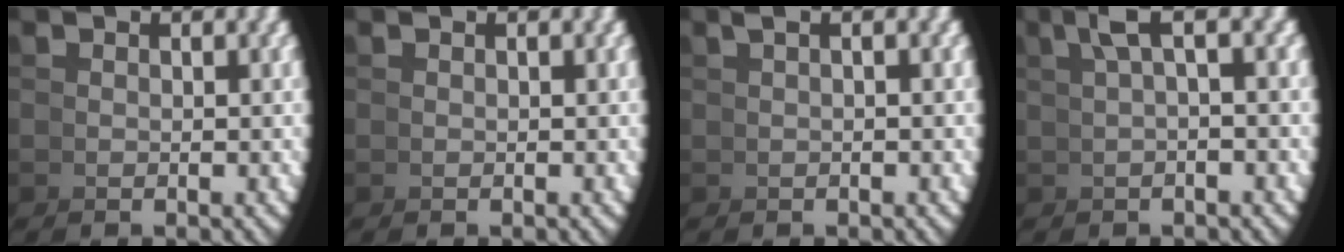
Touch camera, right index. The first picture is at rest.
{"total": 0.0}
{"total": 2.0, "force": [1.2, 0.2, 1.7], "torque": [-0.007, 0.027, 0.010]}
{"total": 3.0, "force": [1.9, -0.8, 2.2], "torque": [-0.020, 0.024, 0.033]}